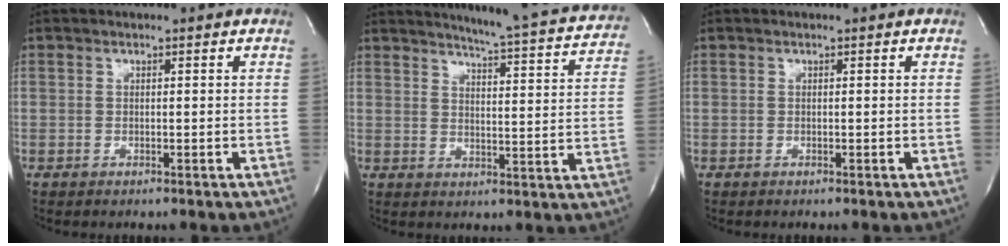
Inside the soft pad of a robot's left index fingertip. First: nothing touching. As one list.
[{"total": 17.6, "force": [16.5, 0.7, 5.9], "torque": [-0.084, -0.062, 0.186]}, {"total": 0.0}]